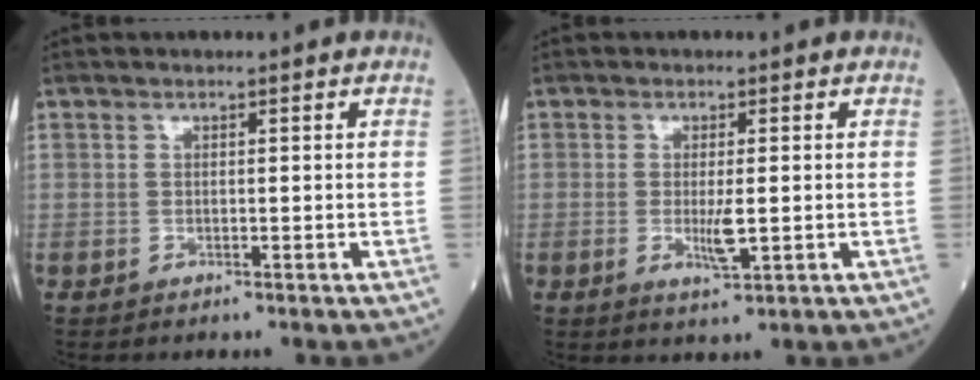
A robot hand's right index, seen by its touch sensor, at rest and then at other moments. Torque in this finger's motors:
{"motor_torque": [0.52, -0.01, 0.27, 0.07]}